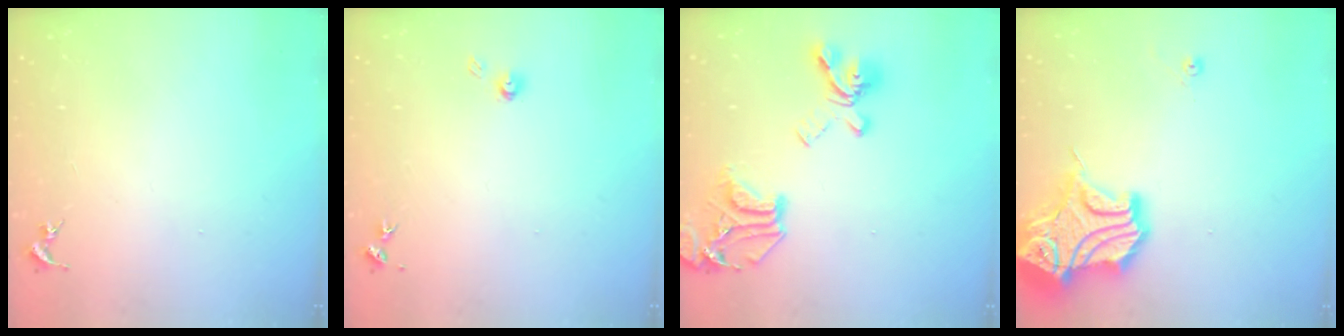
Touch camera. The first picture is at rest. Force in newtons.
{"total": 3.9, "press": 3.8, "slide": 0.4}
{"total": 21.7, "press": 21.6, "slide": 2.0}
{"total": 17.4, "press": 17.2, "slide": 2.4}